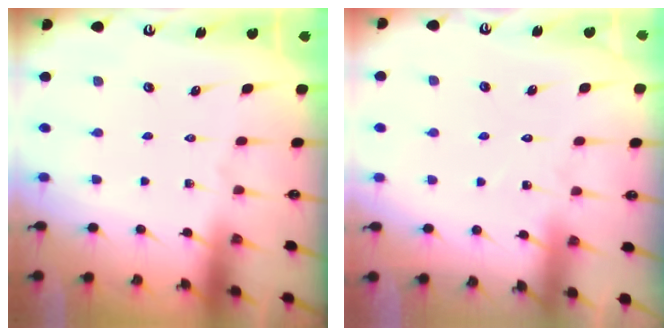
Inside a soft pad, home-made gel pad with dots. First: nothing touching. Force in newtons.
{"total": 6.4, "press": 6.4, "slide": 0.6}